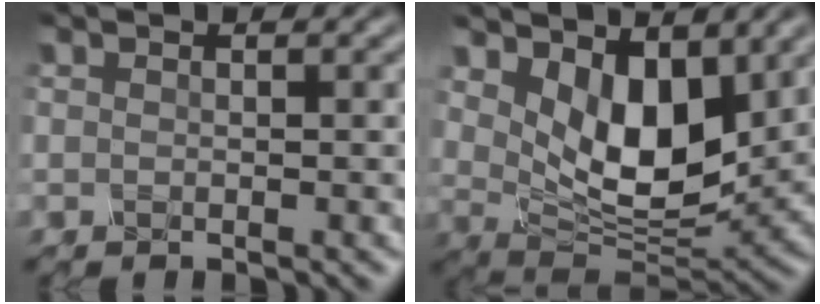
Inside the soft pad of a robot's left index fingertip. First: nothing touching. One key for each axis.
{"total": 6.3, "fx": 2.4, "fy": 3.5, "fz": 4.6, "tx": -0.092, "ty": -0.023, "tz": 0.051}